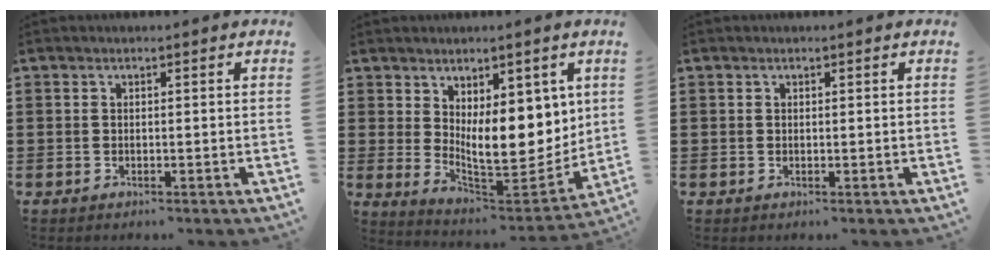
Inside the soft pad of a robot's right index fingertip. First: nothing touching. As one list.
[{"total": 10.3, "force": [3.2, 6.0, 7.8], "torque": [-0.106, -0.032, 0.060]}, {"total": 0.0}]